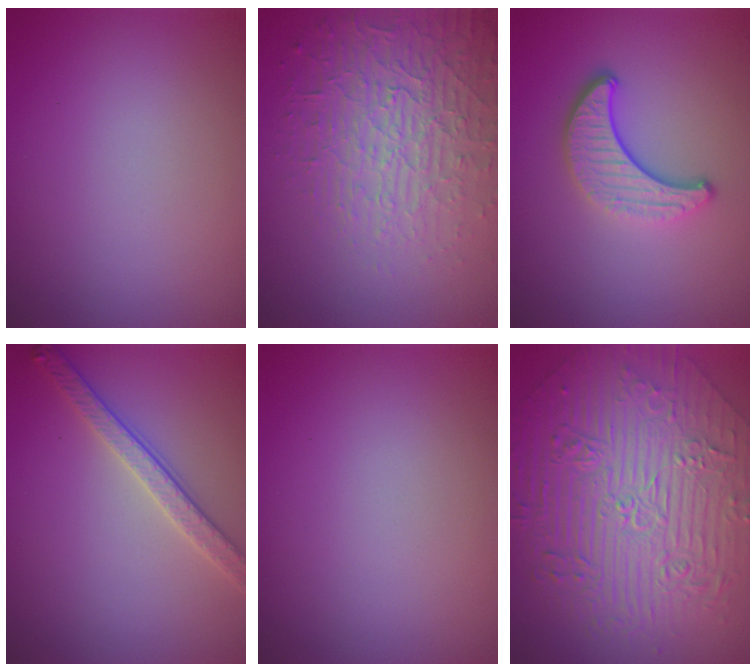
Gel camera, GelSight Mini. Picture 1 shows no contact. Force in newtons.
{"total": 5.5, "press": 4.5, "slide": 3.2}
{"total": 3.8, "press": 2.9, "slide": 2.5}
{"total": 2.8, "press": 2.7, "slide": 0.7}
{"total": 0.0}
{"total": 10.5, "press": 7.7, "slide": 7.1}